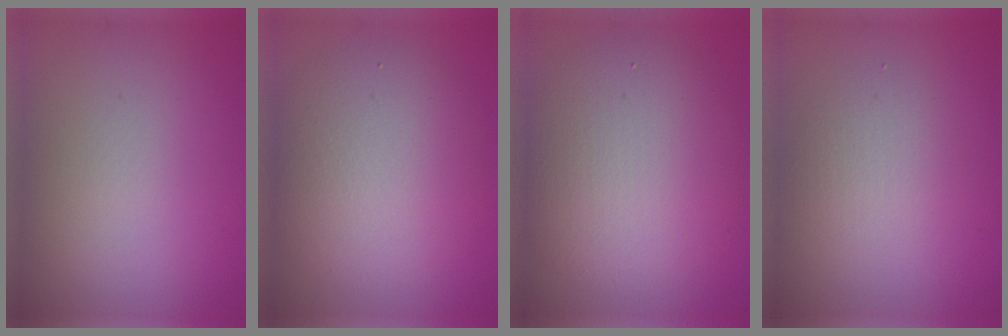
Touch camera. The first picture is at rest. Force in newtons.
{"total": 6.4, "press": 6.4, "slide": 0.1}
{"total": 8.0, "press": 7.9, "slide": 0.8}
{"total": 2.3, "press": 2.3, "slide": 0.2}